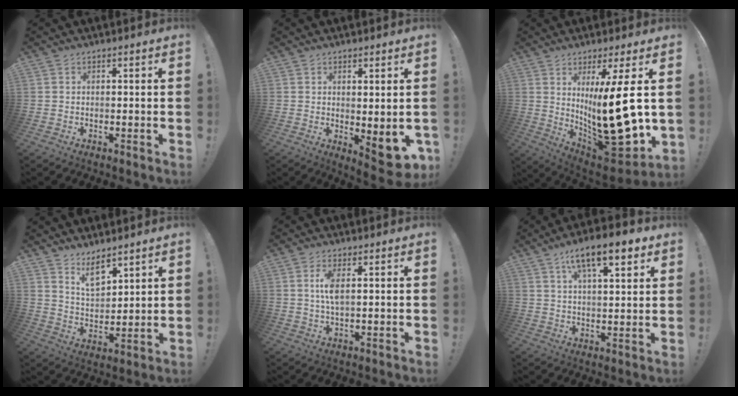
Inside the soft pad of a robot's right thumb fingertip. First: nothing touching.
{"total": 6.3, "force": [0.1, 1.3, 6.2], "torque": [-0.068, -0.023, 0.002]}
{"total": 21.8, "force": [3.3, 5.4, 20.9], "torque": [-0.344, -0.058, 0.053]}
{"total": 8.6, "force": [7.0, 3.8, 3.2], "torque": [-0.063, -0.048, 0.135]}
{"total": 5.0, "force": [1.1, 1.7, 4.6], "torque": [-0.089, -0.003, 0.014]}
{"total": 12.8, "force": [7.2, 4.0, 9.8], "torque": [-0.152, -0.027, 0.117]}